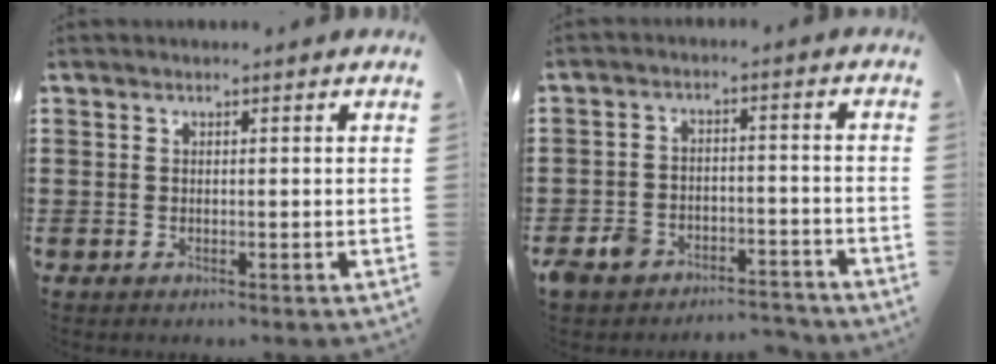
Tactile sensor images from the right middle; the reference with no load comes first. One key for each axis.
{"total": 5.1, "fx": -4.6, "fy": 1.7, "fz": 1.1, "tx": -0.047, "ty": 0.004, "tz": -0.102}